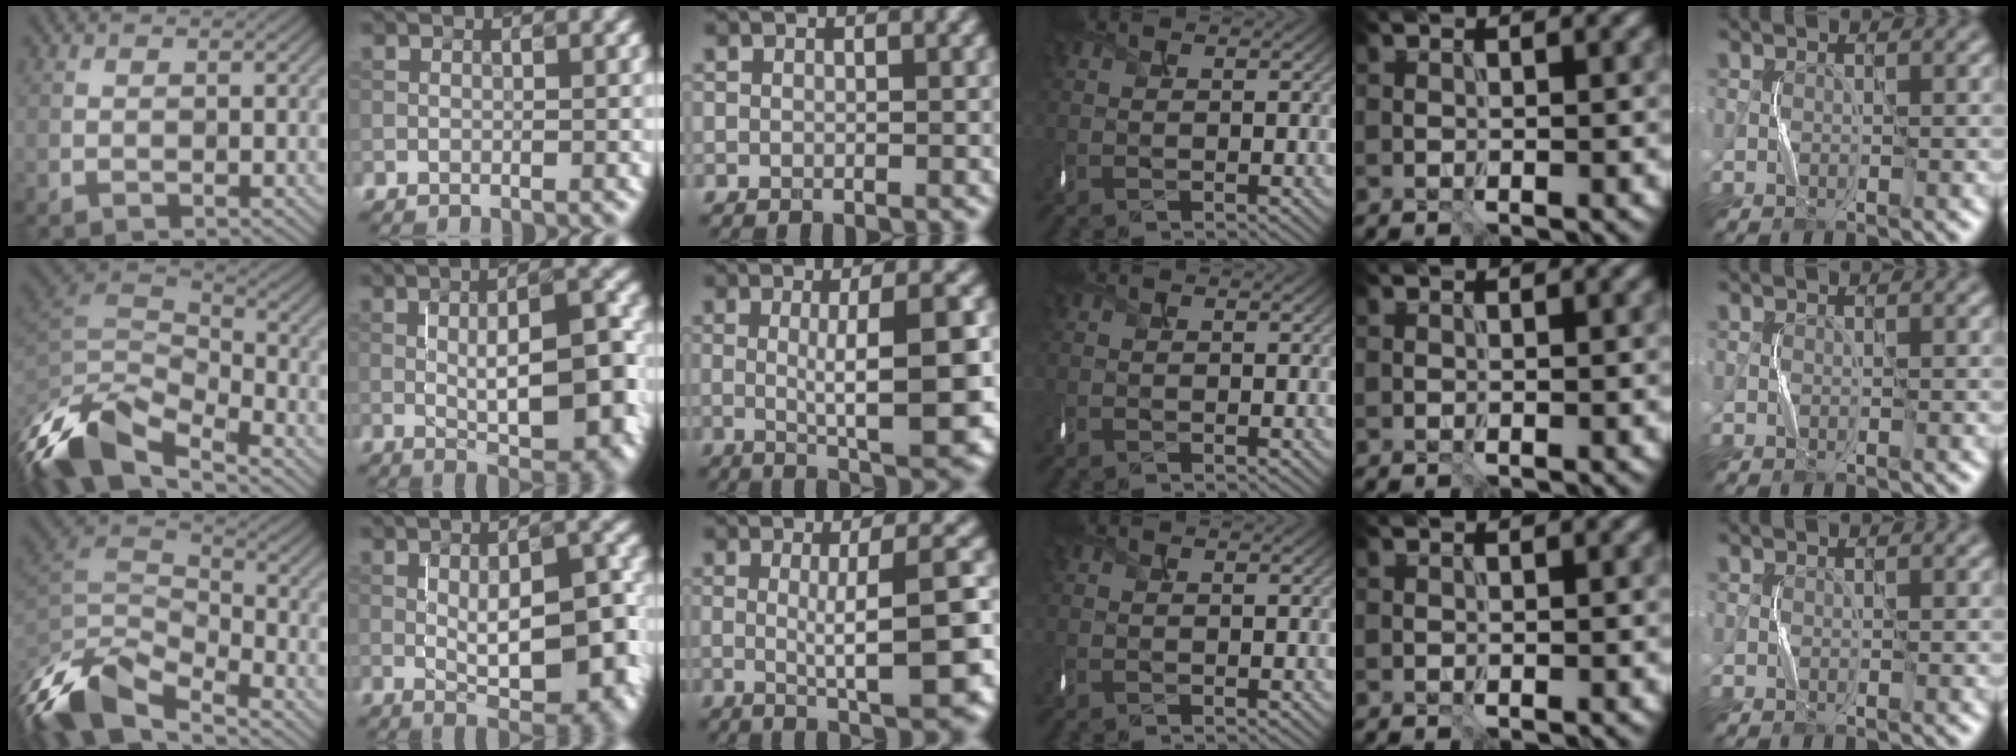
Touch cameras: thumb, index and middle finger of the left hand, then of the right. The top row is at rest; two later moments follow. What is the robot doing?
{"motion": "shake", "object": "box of matches"}